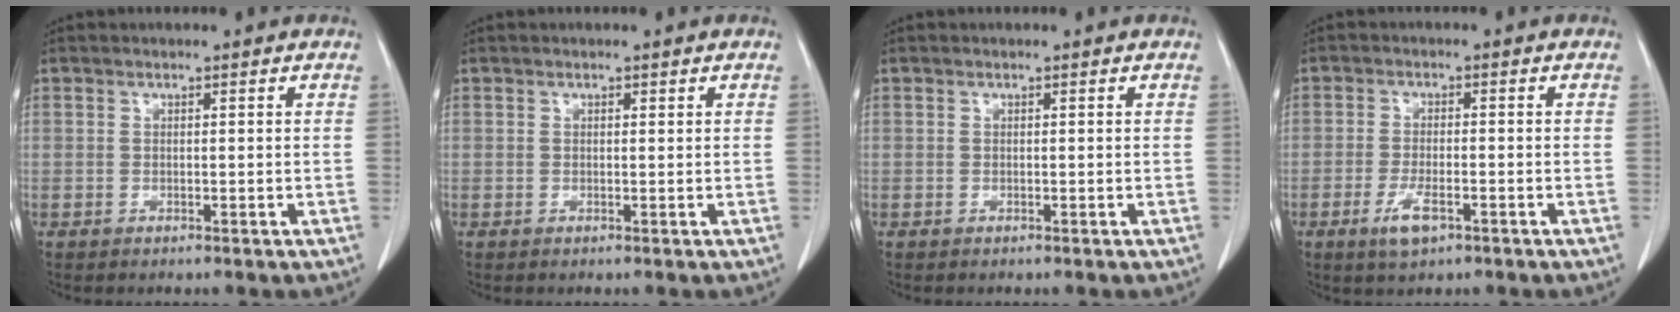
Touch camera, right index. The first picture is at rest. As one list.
[{"total": 0.0}, {"total": 0.0}, {"total": 4.2, "force": [-2.1, 1.2, 3.4], "torque": [-0.074, -0.006, -0.033]}]